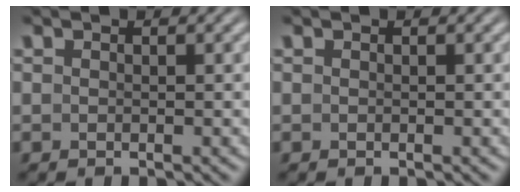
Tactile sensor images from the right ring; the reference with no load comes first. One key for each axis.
{"total": 0.0}